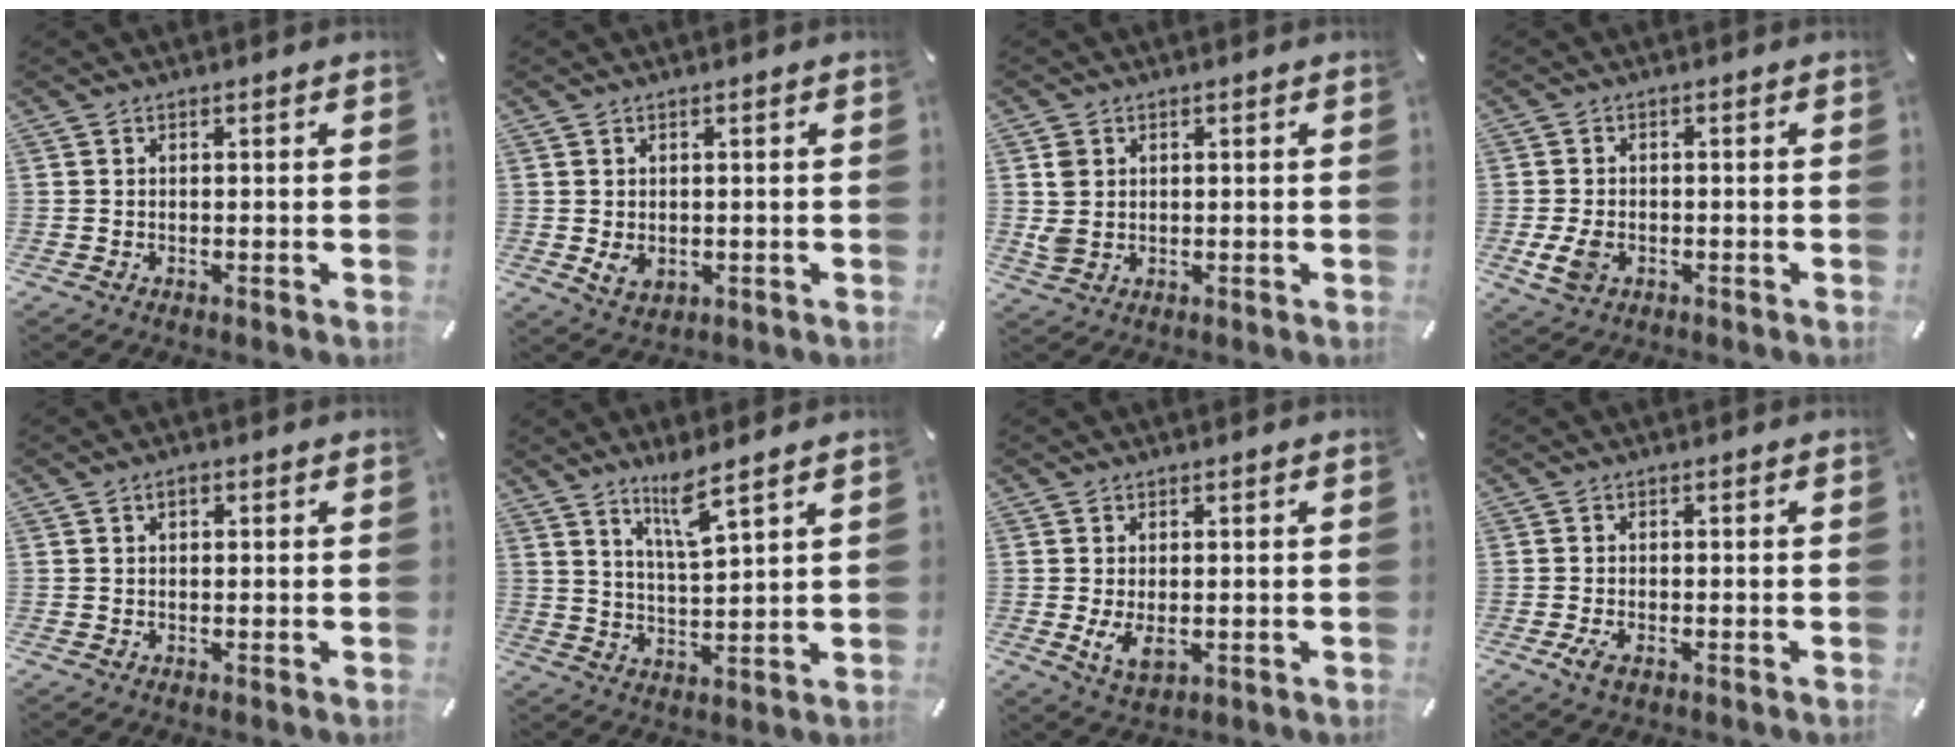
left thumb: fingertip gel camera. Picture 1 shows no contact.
{"total": 3.0, "force": [0.2, 2.5, 1.6], "torque": [-0.021, -0.006, 0.001]}
{"total": 3.7, "force": [1.0, 3.3, 1.4], "torque": [-0.022, 0.003, 0.019]}
{"total": 4.5, "force": [-1.3, 3.2, 2.9], "torque": [-0.075, -0.002, -0.027]}
{"total": 1.4, "force": [0.6, 0.8, 1.0], "torque": [-0.020, 0.005, 0.010]}
{"total": 7.5, "force": [5.9, 0.4, 4.6], "torque": [-0.091, -0.029, 0.101]}
{"total": 4.9, "force": [-0.3, 2.8, 4.0], "torque": [-0.082, -0.011, -0.011]}
{"total": 2.4, "force": [-0.9, 1.2, 1.8], "torque": [-0.044, -0.003, -0.020]}